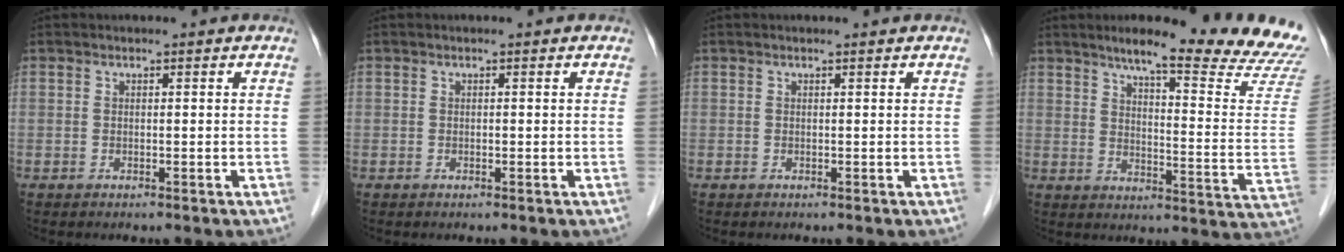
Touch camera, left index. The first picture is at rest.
{"total": 0.0}
{"total": 0.0}
{"total": 20.8, "force": [18.3, -0.2, 9.9], "torque": [-0.132, -0.084, 0.221]}